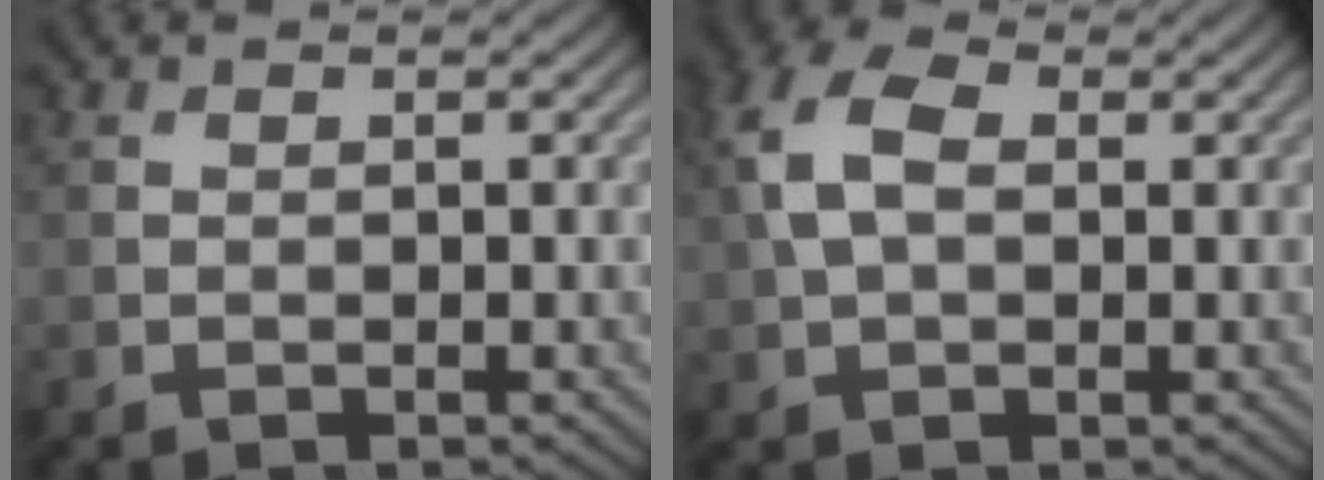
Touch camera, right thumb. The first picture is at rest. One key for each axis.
{"total": 7.0, "fx": 1.5, "fy": 4.2, "fz": 5.4, "tx": -0.135, "ty": 0.016, "tz": 0.017}